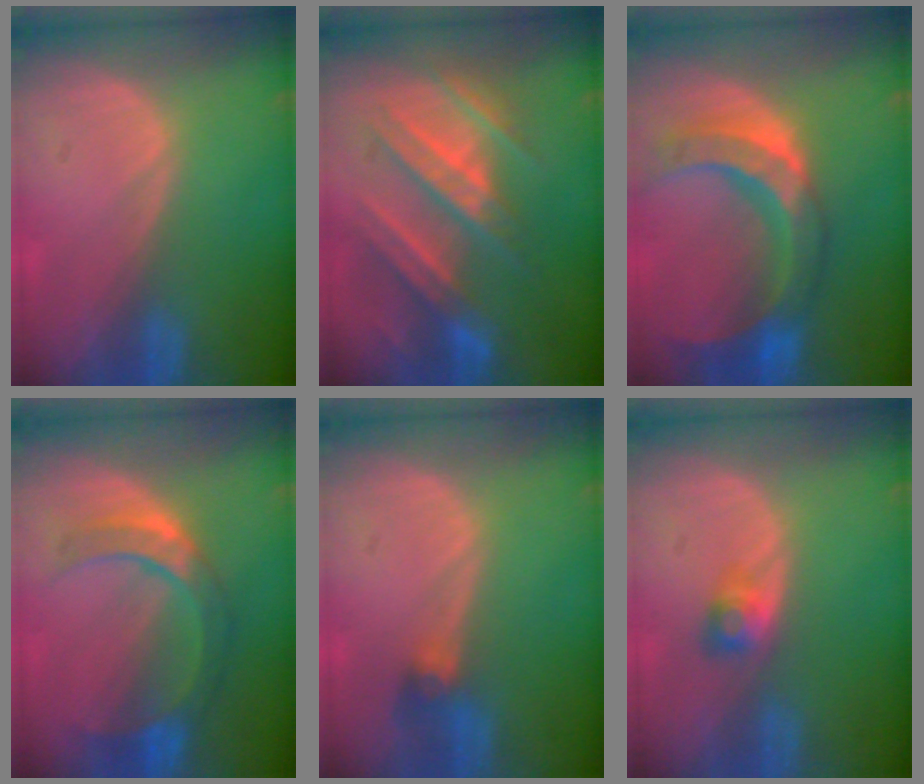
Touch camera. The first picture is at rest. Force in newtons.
{"total": 9.4, "press": 9.3, "slide": 1.6}
{"total": 11.5, "press": 9.7, "slide": 6.1}
{"total": 7.0, "press": 7.0, "slide": 0.9}
{"total": 2.8, "press": 2.6, "slide": 1.0}
{"total": 2.7, "press": 2.4, "slide": 1.1}